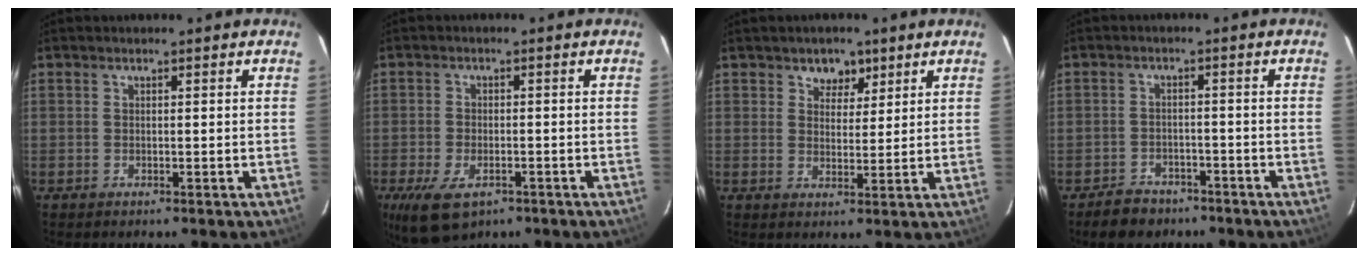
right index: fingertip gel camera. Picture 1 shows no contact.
{"total": 8.9, "force": [-4.9, 4.8, 5.7], "torque": [-0.130, -0.024, -0.084]}
{"total": 4.2, "force": [2.6, 3.1, 1.1], "torque": [-0.005, -0.001, 0.041]}
{"total": 6.3, "force": [-4.7, 4.0, 1.3], "torque": [-0.043, 0.017, -0.066]}